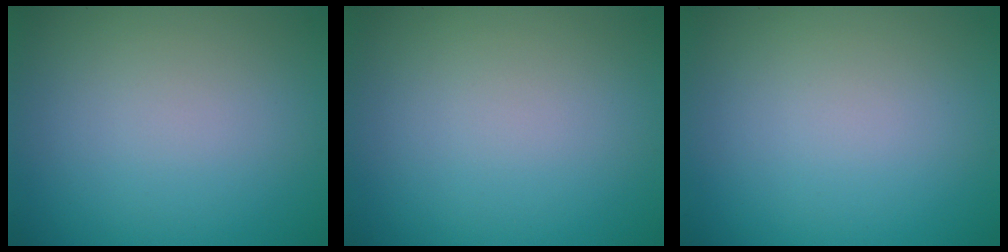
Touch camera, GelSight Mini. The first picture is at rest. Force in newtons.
{"total": 0.0}
{"total": 0.0}